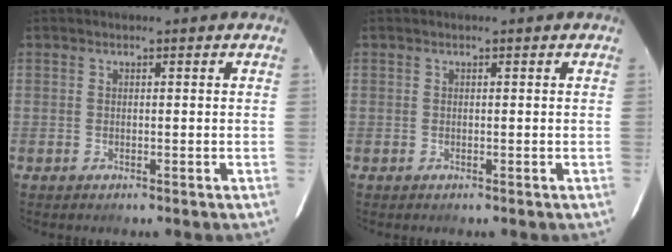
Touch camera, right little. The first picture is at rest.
{"total": 0.0}